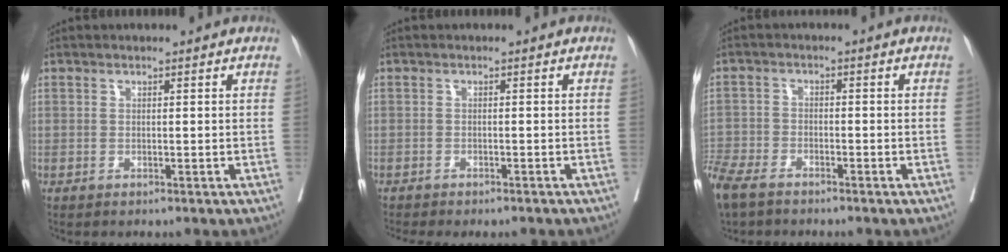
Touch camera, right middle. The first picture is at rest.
{"total": 5.3, "force": [-4.8, 0.8, 2.1], "torque": [-0.016, -0.001, -0.064]}
{"total": 9.2, "force": [-7.2, 3.7, 4.4], "torque": [-0.108, -0.014, -0.135]}